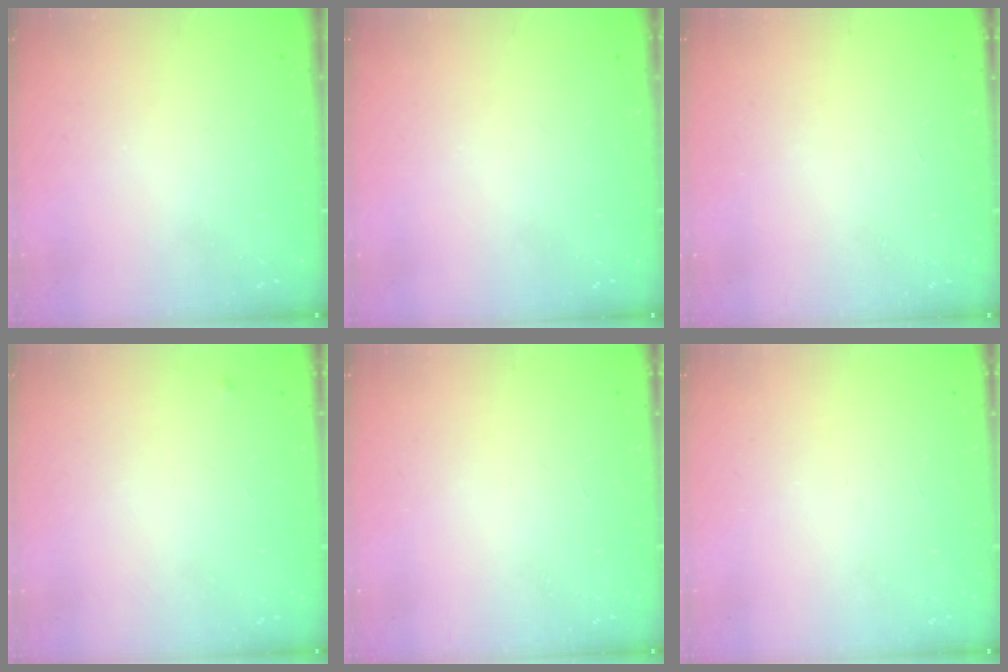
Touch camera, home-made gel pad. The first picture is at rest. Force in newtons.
{"total": 0.0}
{"total": 1.5, "press": 1.5, "slide": 0.1}
{"total": 2.5, "press": 2.4, "slide": 0.4}
{"total": 1.5, "press": 1.5, "slide": 0.1}
{"total": 1.6, "press": 1.6, "slide": 0.1}